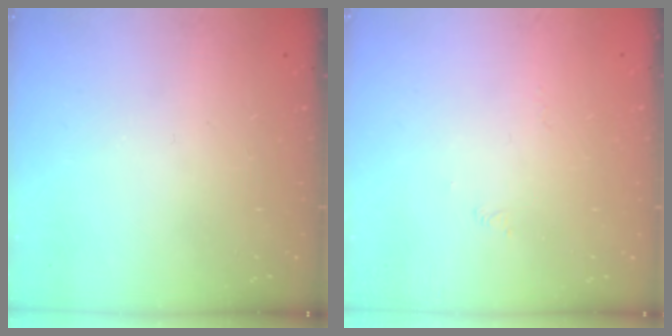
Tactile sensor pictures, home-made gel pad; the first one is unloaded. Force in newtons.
{"total": 1.7, "press": 1.6, "slide": 0.4}